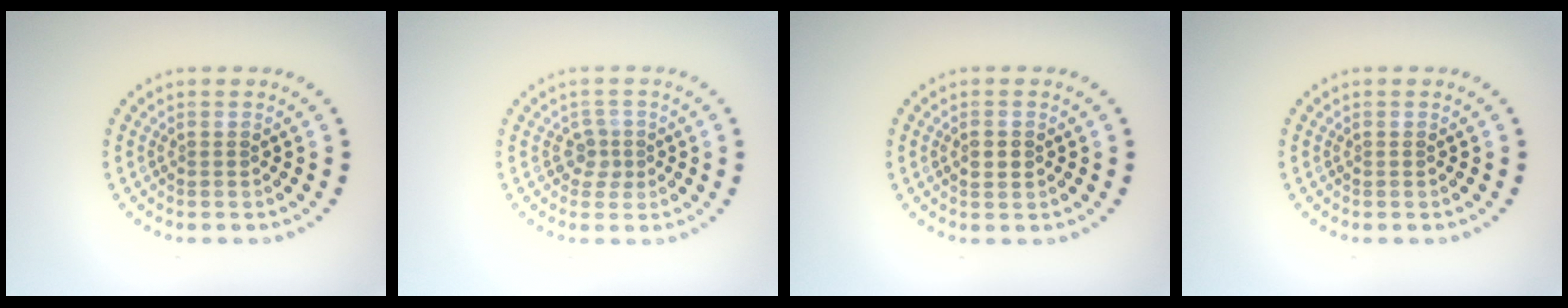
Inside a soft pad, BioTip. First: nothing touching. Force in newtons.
{"total": 1.8, "press": 1.3, "slide": 1.2}
{"total": 0.9, "press": 0.9, "slide": 0.0}
{"total": 0.0}